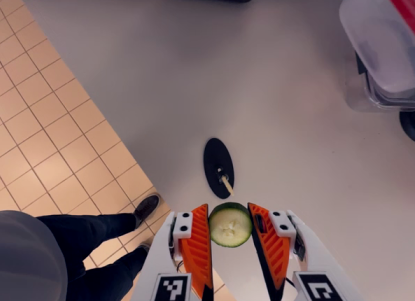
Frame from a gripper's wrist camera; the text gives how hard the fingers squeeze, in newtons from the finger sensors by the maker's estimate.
{"total": 8.6, "left": 8.7, "right": 8.6}